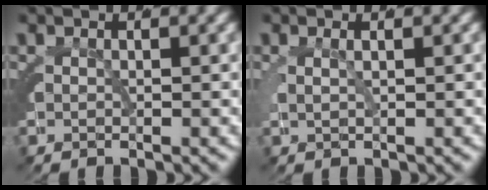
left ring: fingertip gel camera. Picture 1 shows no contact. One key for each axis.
{"total": 1.1, "fx": 0.3, "fy": 0.2, "fz": 1.0, "tx": -0.023, "ty": 0.000, "tz": 0.007}